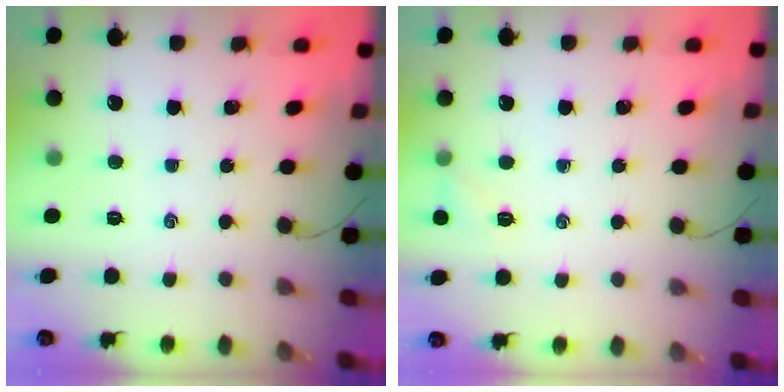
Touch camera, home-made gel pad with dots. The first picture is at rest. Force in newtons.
{"total": 5.5, "press": 5.3, "slide": 1.5}